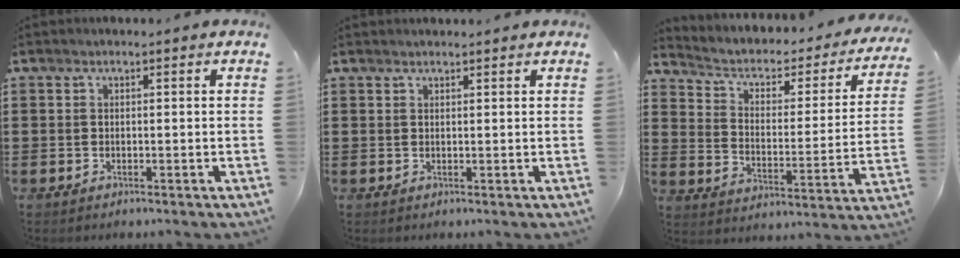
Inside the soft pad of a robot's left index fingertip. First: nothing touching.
{"total": 0.9, "force": [0.8, -0.1, 0.2], "torque": [-0.005, -0.003, 0.017]}
{"total": 3.0, "force": [1.3, 2.0, 1.8], "torque": [-0.049, -0.014, 0.010]}